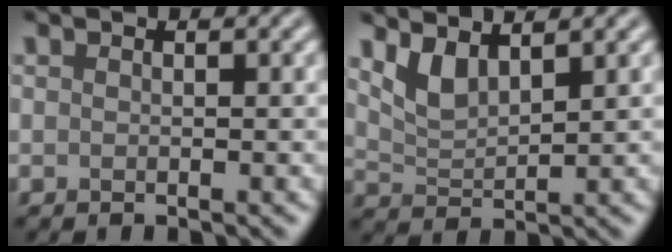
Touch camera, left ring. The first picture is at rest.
{"total": 2.7, "force": [2.0, 0.9, 1.7], "torque": [-0.039, -0.010, 0.046]}